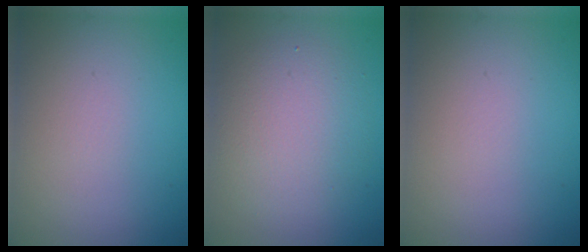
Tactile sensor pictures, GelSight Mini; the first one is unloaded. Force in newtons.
{"total": 4.5, "press": 4.5, "slide": 0.1}
{"total": 0.0}